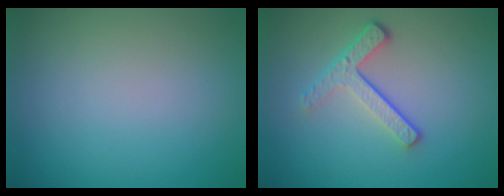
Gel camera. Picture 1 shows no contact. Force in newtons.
{"total": 3.5, "press": 2.5, "slide": 2.5}